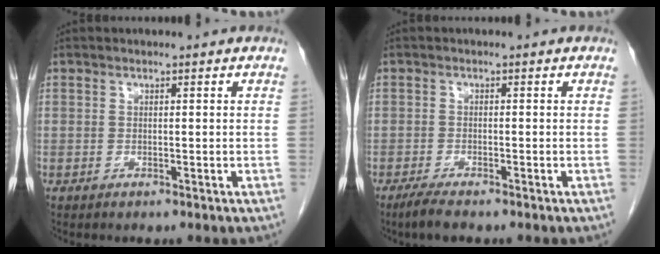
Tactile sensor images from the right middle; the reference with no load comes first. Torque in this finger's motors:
{"motor_torque": [0.32, -0.11, 0.00, 0.01]}